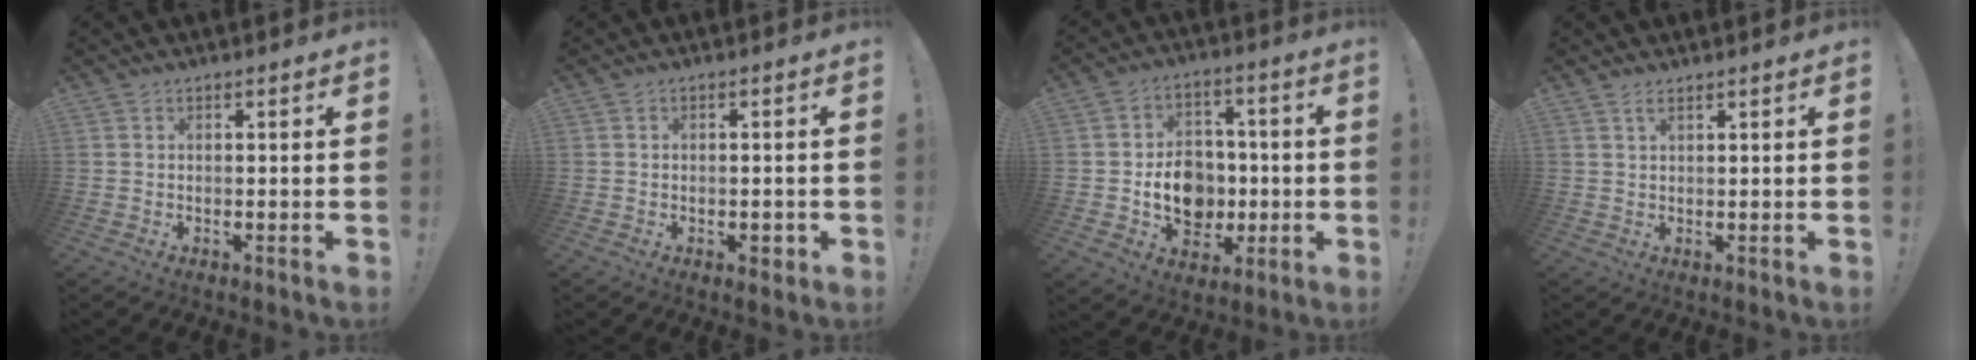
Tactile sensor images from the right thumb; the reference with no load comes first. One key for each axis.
{"total": 2.3, "fx": -0.8, "fy": 1.6, "fz": 1.4, "tx": -0.014, "ty": 0.004, "tz": -0.014}
{"total": 12.6, "fx": -1.7, "fy": 10.6, "fz": 6.7, "tx": -0.103, "ty": 0.009, "tz": -0.022}
{"total": 1.6, "fx": 1.2, "fy": 0.5, "fz": 1.0, "tx": -0.021, "ty": -0.002, "tz": 0.022}